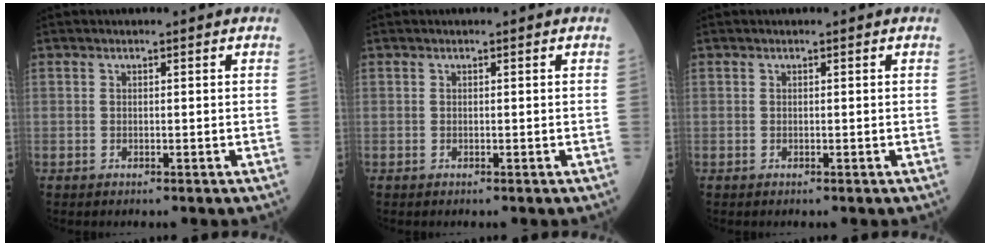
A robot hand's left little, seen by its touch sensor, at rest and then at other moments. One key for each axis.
{"total": 0.0}
{"total": 0.0}